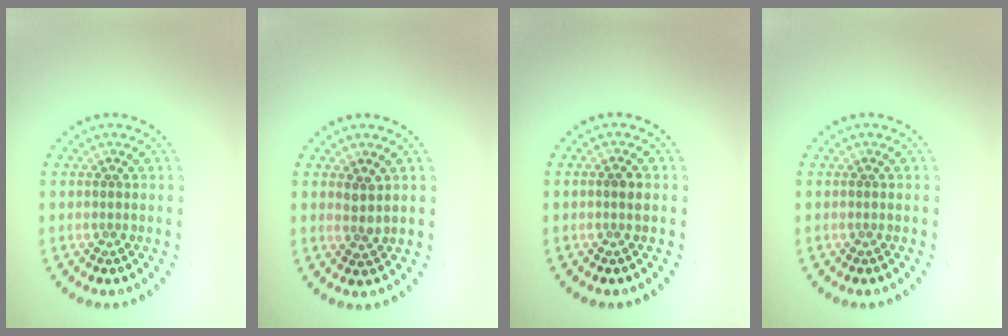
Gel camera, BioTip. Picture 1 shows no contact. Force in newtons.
{"total": 1.5, "press": 1.2, "slide": 0.9}
{"total": 1.3, "press": 1.2, "slide": 0.4}
{"total": 0.0}